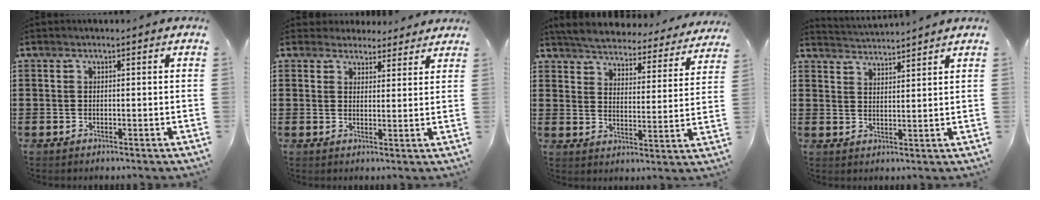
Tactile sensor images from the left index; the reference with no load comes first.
{"total": 3.7, "force": [3.4, 1.4, 0.2], "torque": [-0.008, -0.004, 0.065]}
{"total": 4.3, "force": [4.3, 0.1, 0.3], "torque": [-0.032, -0.035, 0.070]}
{"total": 3.0, "force": [2.9, -0.6, -0.4], "torque": [-0.003, -0.015, 0.052]}